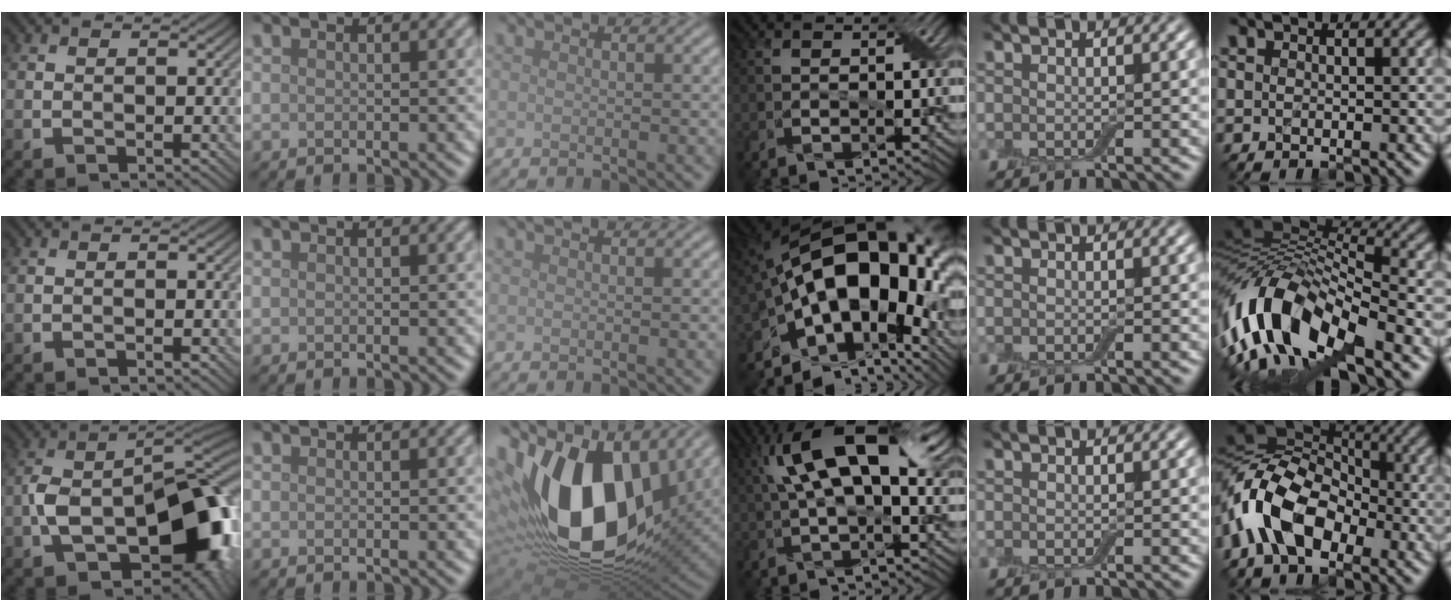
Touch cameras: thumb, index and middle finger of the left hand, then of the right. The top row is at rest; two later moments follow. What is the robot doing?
{"motion": "extract", "object": "airpods case & airpods"}